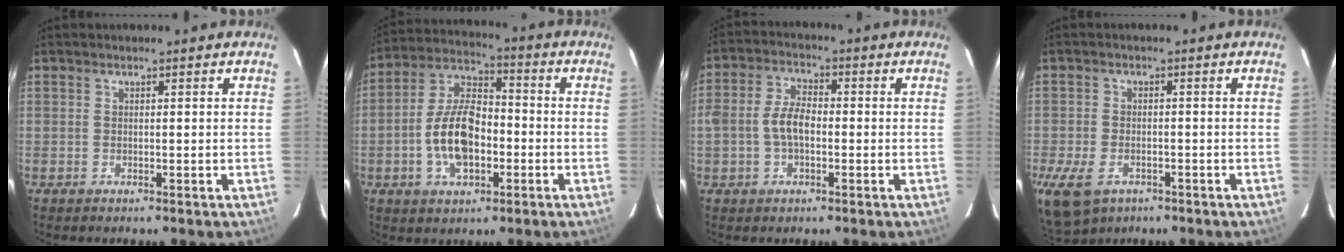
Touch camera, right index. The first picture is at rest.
{"total": 12.5, "force": [-3.2, 6.9, 10.0], "torque": [-0.200, 0.020, -0.056]}
{"total": 6.1, "force": [-1.2, 3.6, 4.8], "torque": [-0.096, 0.013, -0.020]}
{"total": 9.4, "force": [-5.2, 5.8, 5.3], "torque": [-0.132, -0.028, -0.089]}